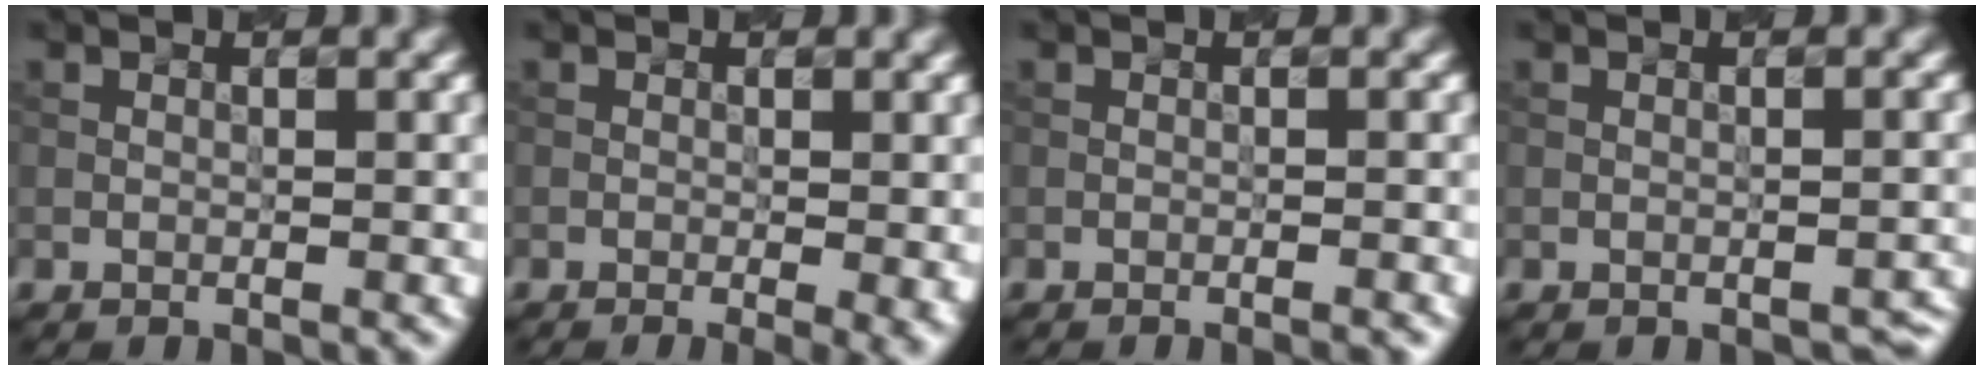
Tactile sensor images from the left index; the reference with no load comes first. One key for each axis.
{"total": 3.9, "fx": -0.9, "fy": 1.2, "fz": 3.6, "tx": -0.037, "ty": -0.005, "tz": -0.005}
{"total": 1.4, "fx": -0.4, "fy": 0.6, "fz": 1.2, "tx": 0.002, "ty": 0.009, "tz": -0.017}
{"total": 1.2, "fx": -1.1, "fy": 0.3, "fz": 0.4, "tx": 0.003, "ty": 0.007, "tz": -0.014}